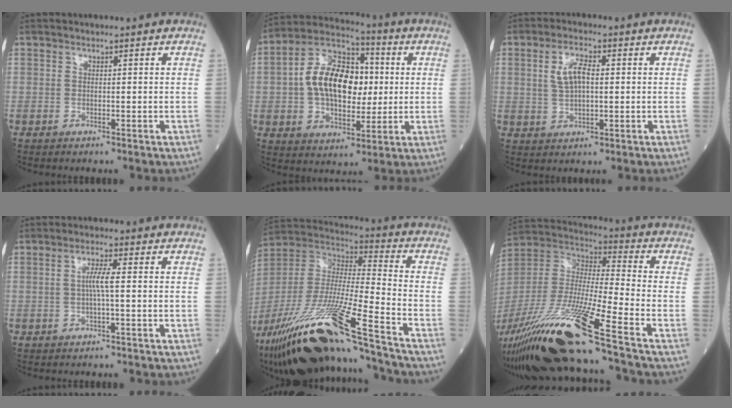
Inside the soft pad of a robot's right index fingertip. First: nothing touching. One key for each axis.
{"total": 14.8, "fx": 1.2, "fy": 8.4, "fz": 12.1, "tx": -0.233, "ty": 0.030, "tz": 0.019}
{"total": 5.2, "fx": 0.9, "fy": 2.0, "fz": 4.7, "tx": -0.097, "ty": 0.009, "tz": 0.019}
{"total": 3.0, "fx": -0.1, "fy": 0.0, "fz": 3.0, "tx": -0.058, "ty": 0.003, "tz": -0.002}
{"total": 29.3, "fx": -21.1, "fy": 2.4, "fz": 20.1, "tx": -0.410, "ty": -0.066, "tz": -0.381}
{"total": 24.1, "fx": -17.0, "fy": -0.5, "fz": 17.1, "tx": -0.374, "ty": -0.055, "tz": -0.323}